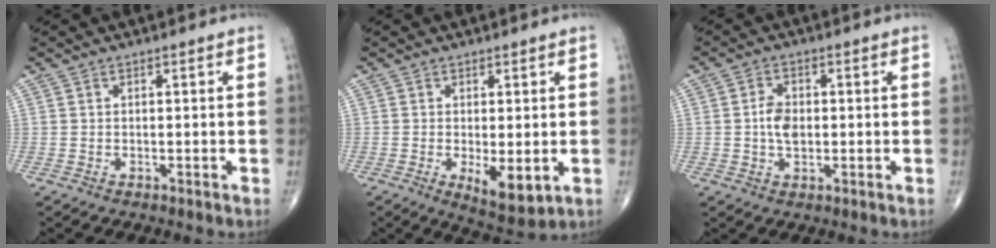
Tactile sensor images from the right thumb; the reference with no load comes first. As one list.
[{"total": 6.6, "force": [-1.3, 2.6, 5.9], "torque": [-0.086, -0.021, -0.012]}, {"total": 4.5, "force": [-0.1, 2.9, 3.5], "torque": [-0.061, 0.004, -0.006]}]